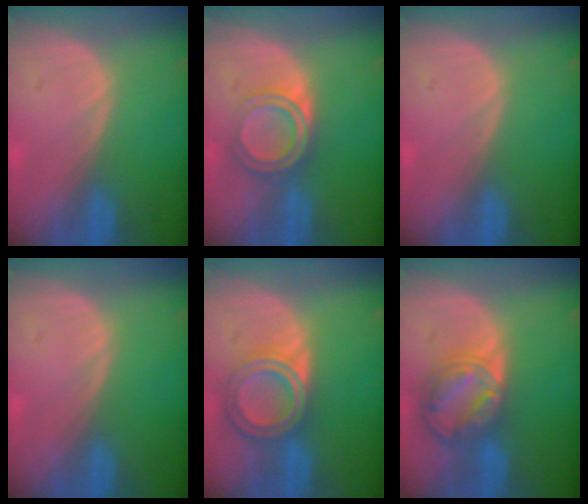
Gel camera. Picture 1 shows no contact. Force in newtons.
{"total": 5.3, "press": 4.9, "slide": 1.9}
{"total": 0.0}
{"total": 0.0}
{"total": 6.9, "press": 6.2, "slide": 3.1}
{"total": 8.7, "press": 7.4, "slide": 4.6}